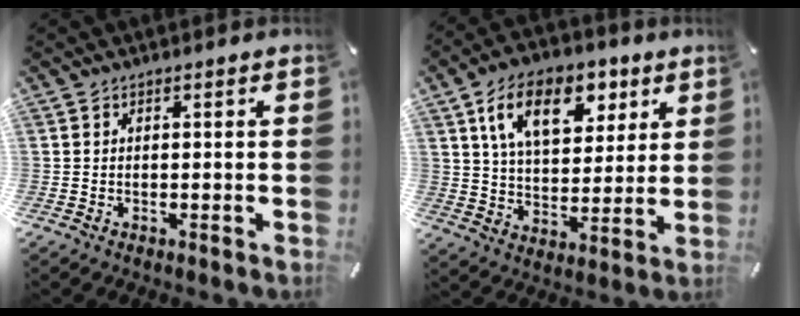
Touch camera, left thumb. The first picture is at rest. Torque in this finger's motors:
{"motor_torque": [2.24, 2.24, 1.49, -1.28, 0.20]}